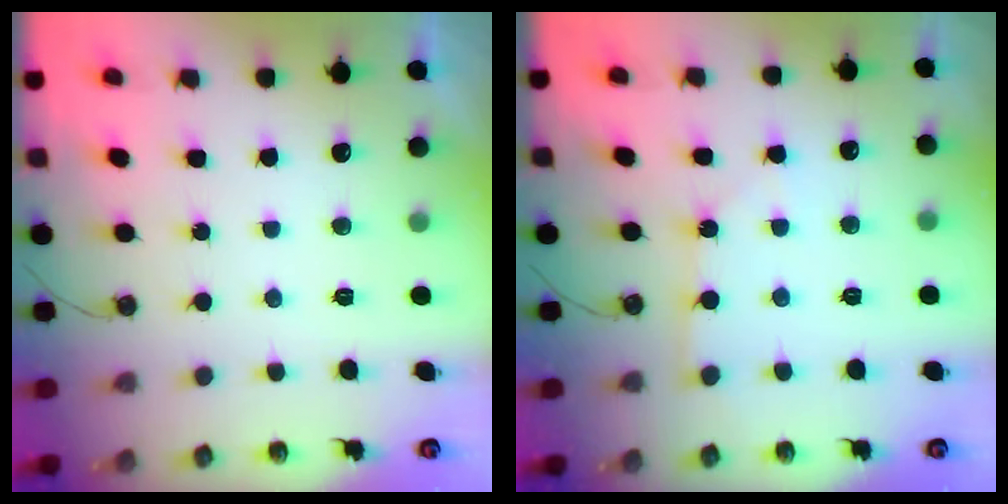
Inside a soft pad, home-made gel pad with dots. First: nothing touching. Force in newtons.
{"total": 4.1, "press": 4.1, "slide": 0.5}